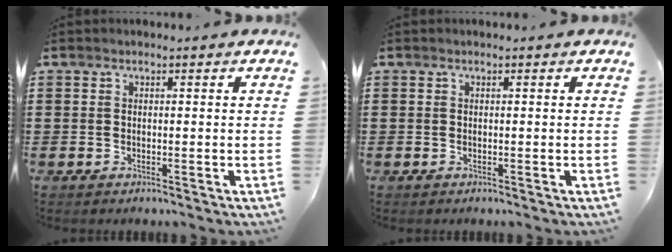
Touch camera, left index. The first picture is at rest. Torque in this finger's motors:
{"motor_torque": [-0.01, 0.01, 0.00, -0.01]}